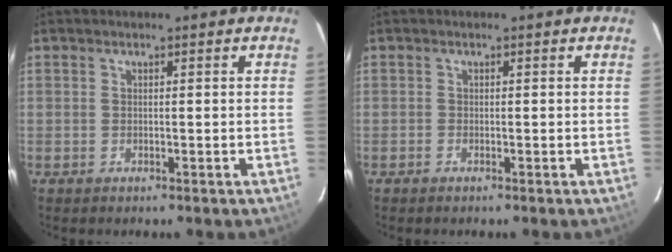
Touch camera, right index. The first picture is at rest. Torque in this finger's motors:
{"motor_torque": [0.02, 0.00, -0.01, 0.01]}